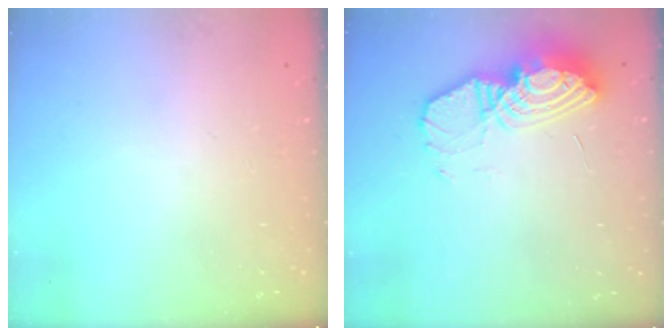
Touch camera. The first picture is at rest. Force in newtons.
{"total": 13.9, "press": 13.9, "slide": 1.3}